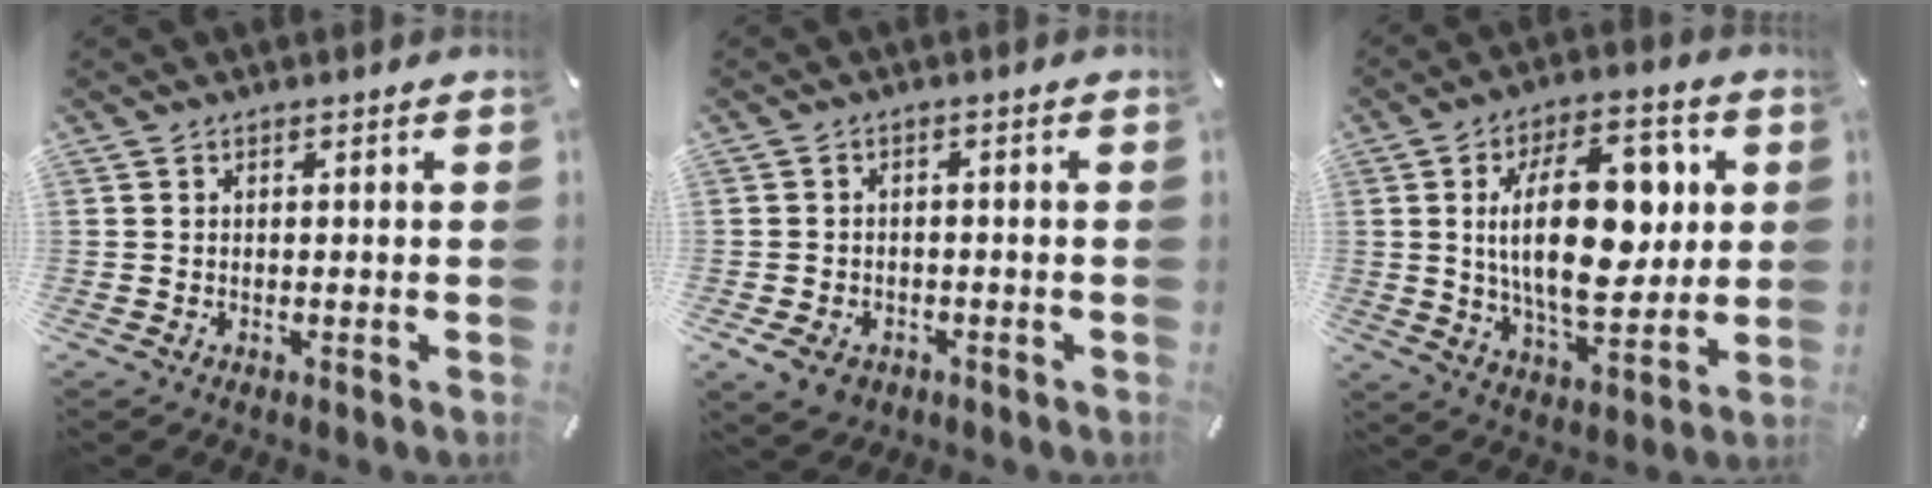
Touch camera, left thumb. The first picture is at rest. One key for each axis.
{"total": 4.5, "fx": -2.5, "fy": 3.3, "fz": 1.7, "tx": -0.038, "ty": 0.012, "tz": -0.048}
{"total": 21.8, "fx": 3.5, "fy": 11.6, "fz": 18.2, "tx": -0.312, "ty": -0.003, "tz": 0.048}